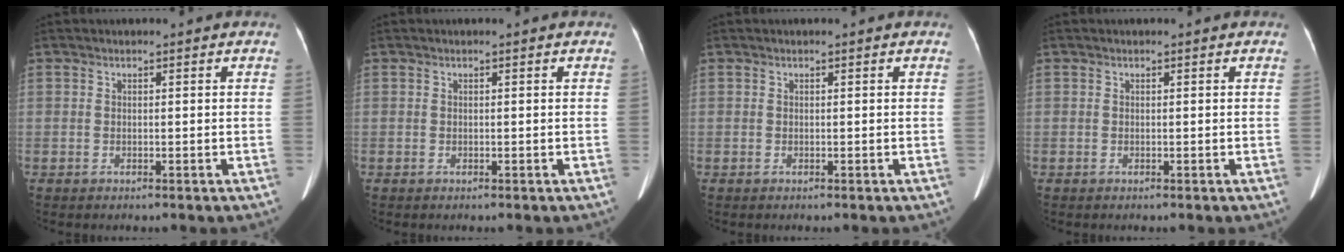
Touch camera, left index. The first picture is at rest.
{"total": 0.0}
{"total": 0.0}
{"total": 0.0}